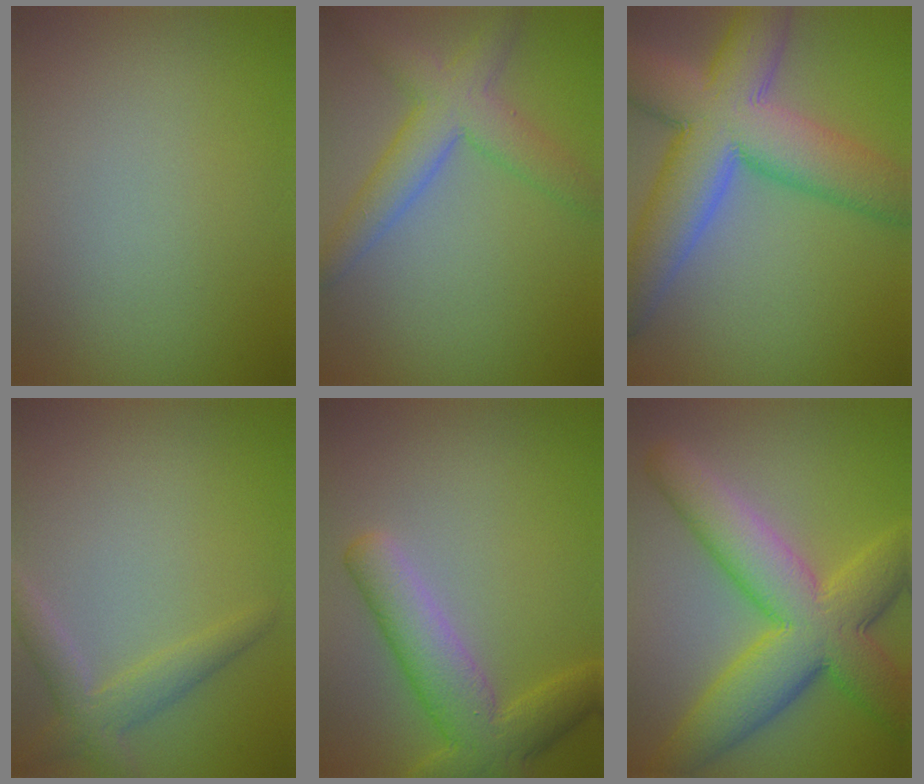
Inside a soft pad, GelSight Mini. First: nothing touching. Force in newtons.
{"total": 5.1, "press": 5.1, "slide": 0.2}
{"total": 11.9, "press": 11.8, "slide": 0.6}
{"total": 2.7, "press": 2.7, "slide": 0.3}
{"total": 5.8, "press": 5.8, "slide": 0.3}
{"total": 10.2, "press": 10.2, "slide": 0.2}